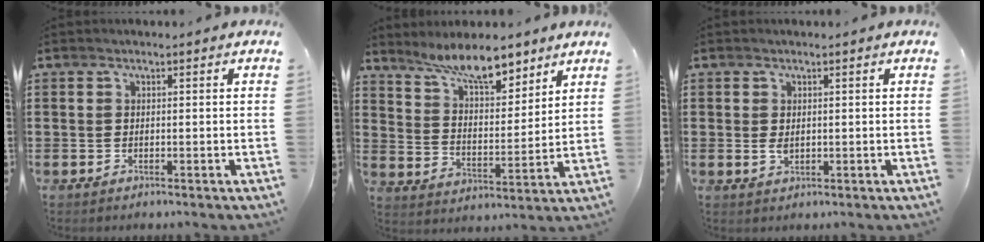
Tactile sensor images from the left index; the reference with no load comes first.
{"total": 8.9, "force": [7.4, 2.1, 4.3], "torque": [-0.099, -0.024, 0.135]}
{"total": 1.4, "force": [0.1, 0.9, 1.1], "torque": [-0.023, 0.004, 0.002]}